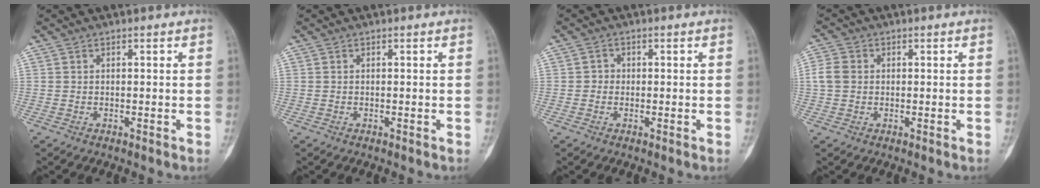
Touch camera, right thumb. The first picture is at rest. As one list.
[{"total": 0.0}, {"total": 1.4, "force": [-0.2, 1.3, 0.4], "torque": [0.003, 0.006, -0.008]}, {"total": 3.8, "force": [0.2, 3.2, 2.1], "torque": [-0.044, 0.007, -0.002]}]